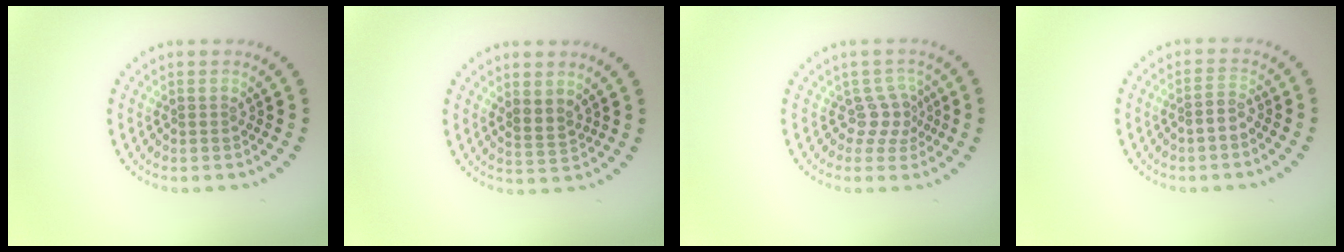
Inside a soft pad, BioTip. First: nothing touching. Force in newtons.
{"total": 1.8, "press": 1.4, "slide": 1.1}
{"total": 2.3, "press": 1.5, "slide": 1.7}
{"total": 1.5, "press": 1.2, "slide": 0.8}